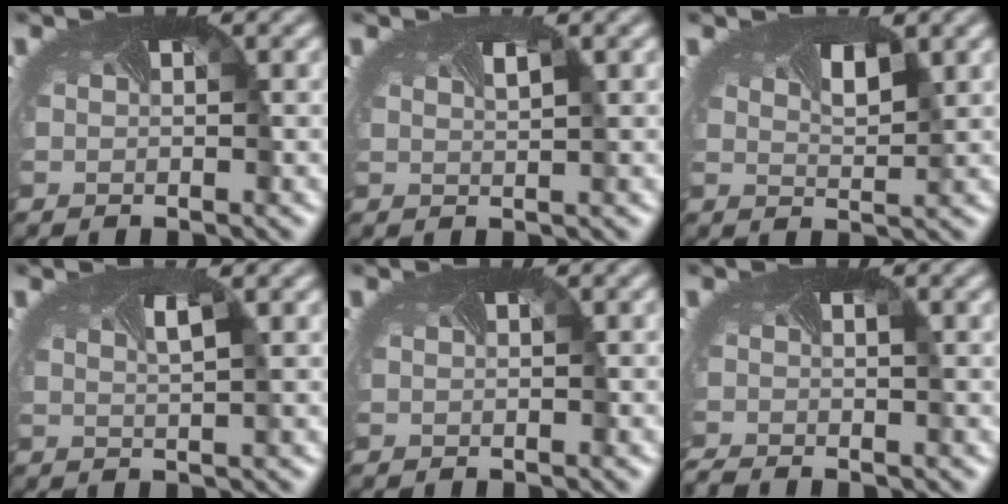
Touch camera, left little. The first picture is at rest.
{"total": 0.8, "force": [0.5, 0.0, 0.6], "torque": [-0.002, 0.002, 0.009]}
{"total": 2.1, "force": [1.2, 0.6, 1.6], "torque": [-0.027, 0.002, 0.018]}
{"total": 1.2, "force": [0.6, 0.0, 1.0], "torque": [-0.009, 0.004, 0.008]}
{"total": 0.6, "force": [0.4, 0.2, 0.5], "torque": [-0.007, 0.004, 0.002]}
{"total": 2.1, "force": [-1.6, 0.3, 1.3], "torque": [-0.023, -0.014, -0.030]}